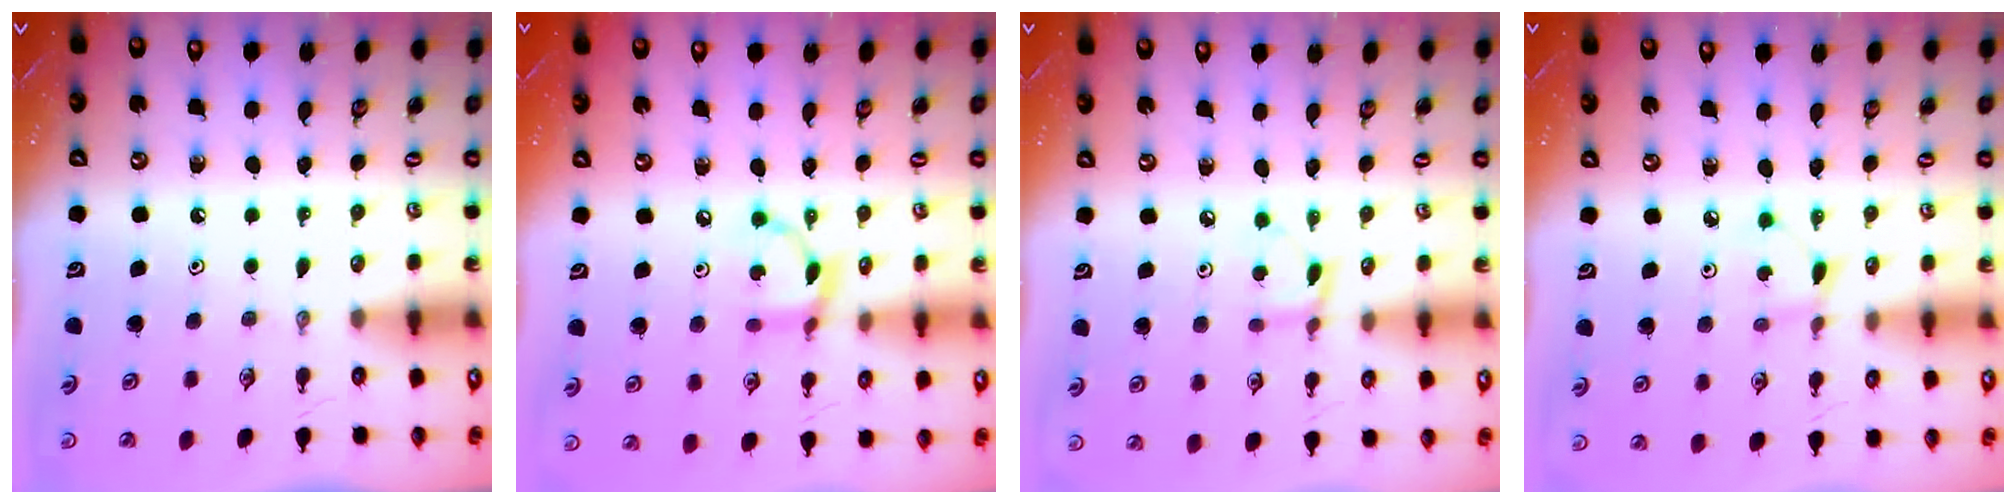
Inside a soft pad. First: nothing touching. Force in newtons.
{"total": 9.0, "press": 9.0, "slide": 0.3}
{"total": 3.8, "press": 3.8, "slide": 0.4}
{"total": 1.5, "press": 1.5, "slide": 0.1}